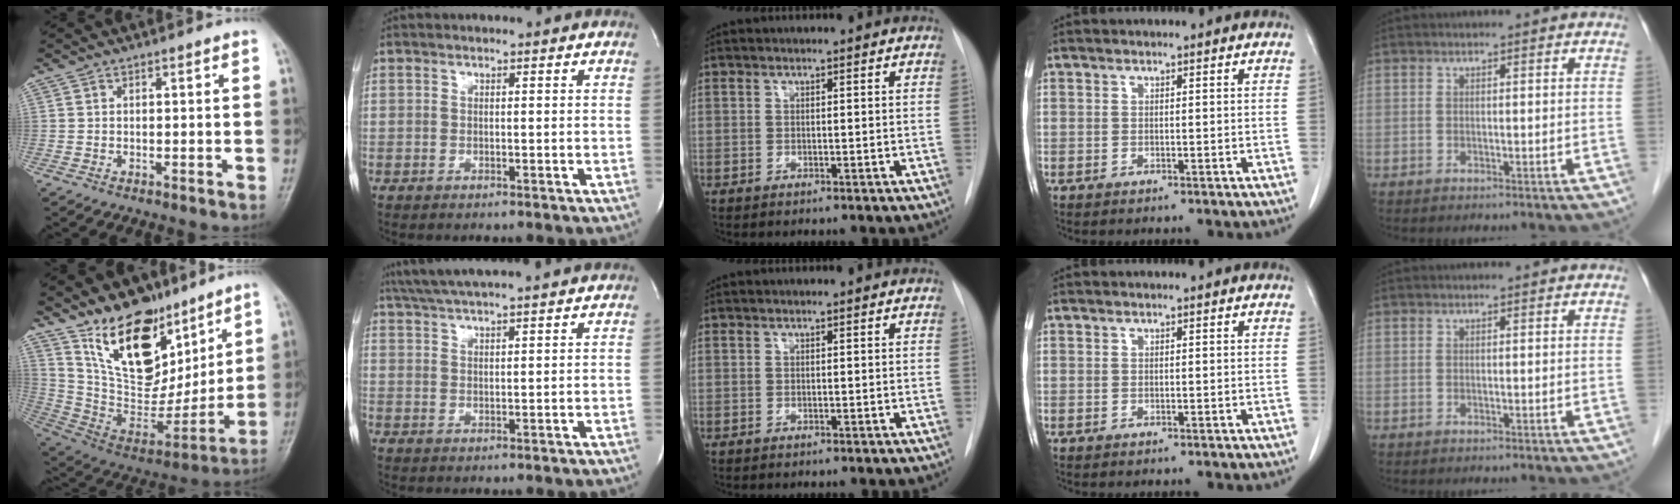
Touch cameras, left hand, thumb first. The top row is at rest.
{"thumb": {"total": 21.2, "force": [12.8, 11.9, 12.0], "torque": [-0.143, -0.072, 0.240]}, "index": {"total": 14.2, "force": [12.6, 0.3, 6.5], "torque": [-0.121, 0.028, 0.184]}}